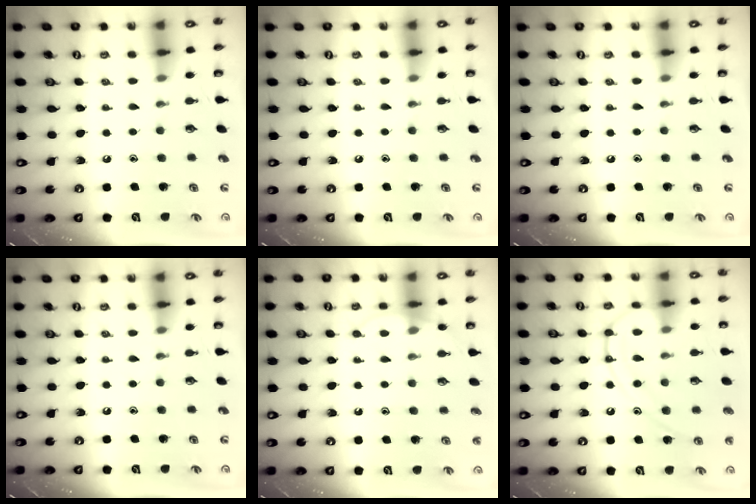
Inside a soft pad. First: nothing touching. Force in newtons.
{"total": 0.0}
{"total": 0.0}
{"total": 0.0}
{"total": 5.4, "press": 5.3, "slide": 0.5}
{"total": 14.4, "press": 14.3, "slide": 1.3}